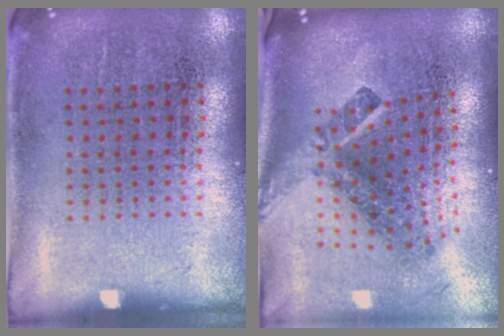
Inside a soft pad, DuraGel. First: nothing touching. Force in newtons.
{"total": 2.9, "press": 1.7, "slide": 2.3}